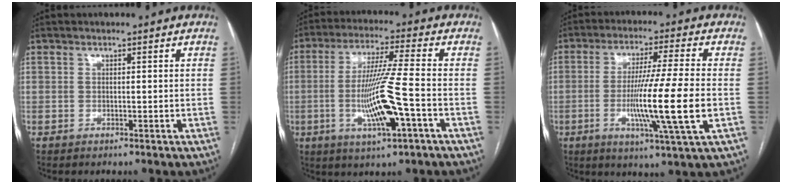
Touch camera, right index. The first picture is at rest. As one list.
[{"total": 12.2, "force": [-3.2, -0.1, 11.8], "torque": [-0.235, -0.009, -0.061]}, {"total": 14.3, "force": [-2.8, -1.2, 14.0], "torque": [-0.254, -0.021, -0.055]}]